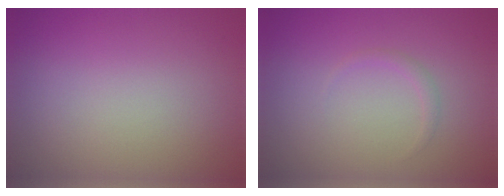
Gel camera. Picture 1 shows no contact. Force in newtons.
{"total": 0.7, "press": 0.7, "slide": 0.0}